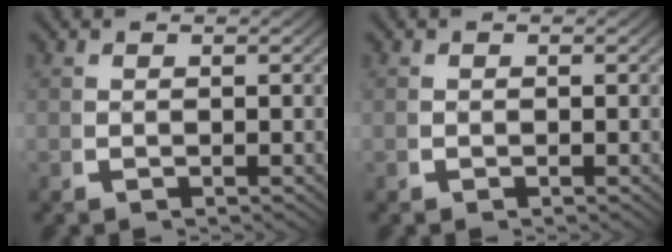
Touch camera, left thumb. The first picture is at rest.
{"total": 0.0}